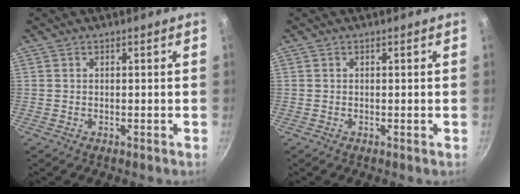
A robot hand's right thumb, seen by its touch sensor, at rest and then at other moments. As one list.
[{"total": 0.0}]